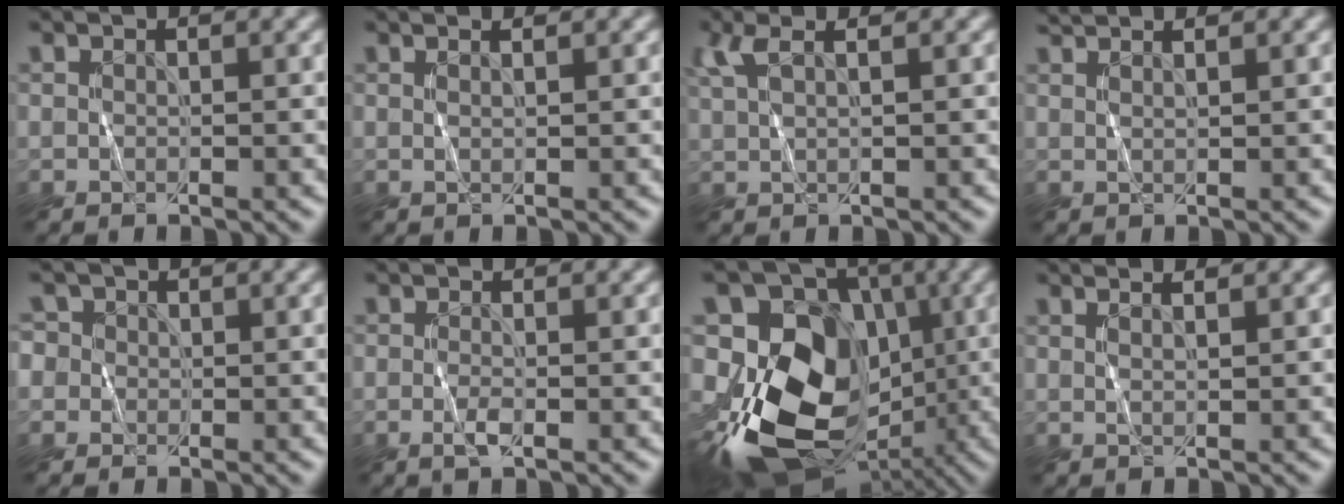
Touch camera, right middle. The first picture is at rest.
{"total": 0.6, "force": [0.4, -0.4, 0.3], "torque": [-0.009, 0.001, 0.006]}
{"total": 2.4, "force": [1.4, 0.4, 1.9], "torque": [-0.048, 0.006, 0.029]}
{"total": 1.5, "force": [1.4, -0.1, 0.7], "torque": [-0.011, 0.004, 0.016]}
{"total": 3.1, "force": [0.8, 2.8, 1.0], "torque": [-0.012, 0.026, -0.009]}
{"total": 1.1, "force": [-0.6, 0.0, 0.9], "torque": [-0.021, -0.001, -0.013]}
{"total": 14.3, "force": [-2.3, 11.0, 8.8], "torque": [-0.140, -0.002, -0.045]}
{"total": 1.4, "force": [1.0, 0.0, 0.9], "torque": [-0.009, 0.001, 0.005]}